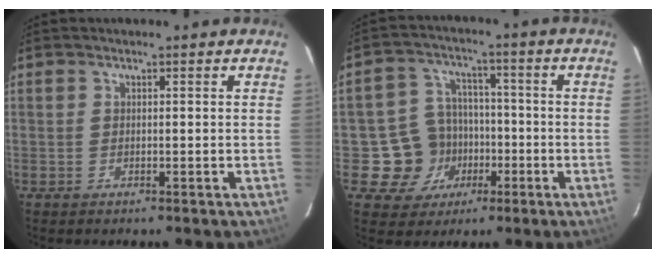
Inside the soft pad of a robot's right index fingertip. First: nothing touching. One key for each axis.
{"total": 10.0, "fx": -3.3, "fy": 9.3, "fz": 1.8, "tx": -0.062, "ty": 0.030, "tz": -0.042}